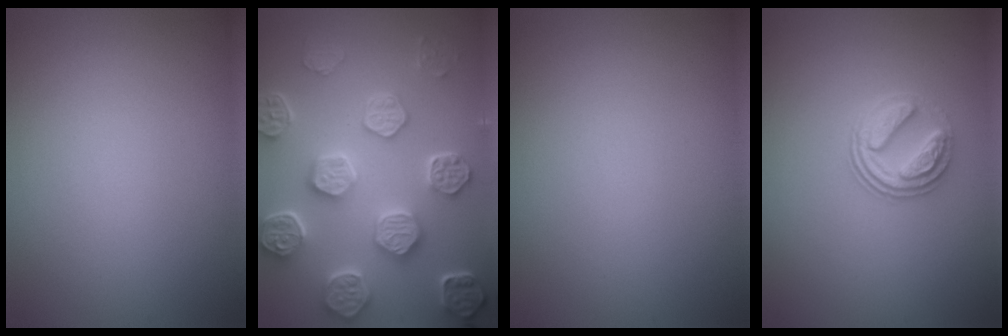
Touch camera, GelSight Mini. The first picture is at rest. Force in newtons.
{"total": 7.5, "press": 6.2, "slide": 4.2}
{"total": 0.0}
{"total": 2.9, "press": 2.6, "slide": 1.3}